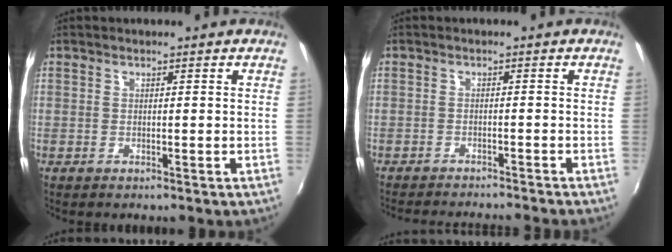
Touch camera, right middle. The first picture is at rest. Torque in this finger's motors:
{"motor_torque": [0.97, -1.17, 0.10, 0.02]}